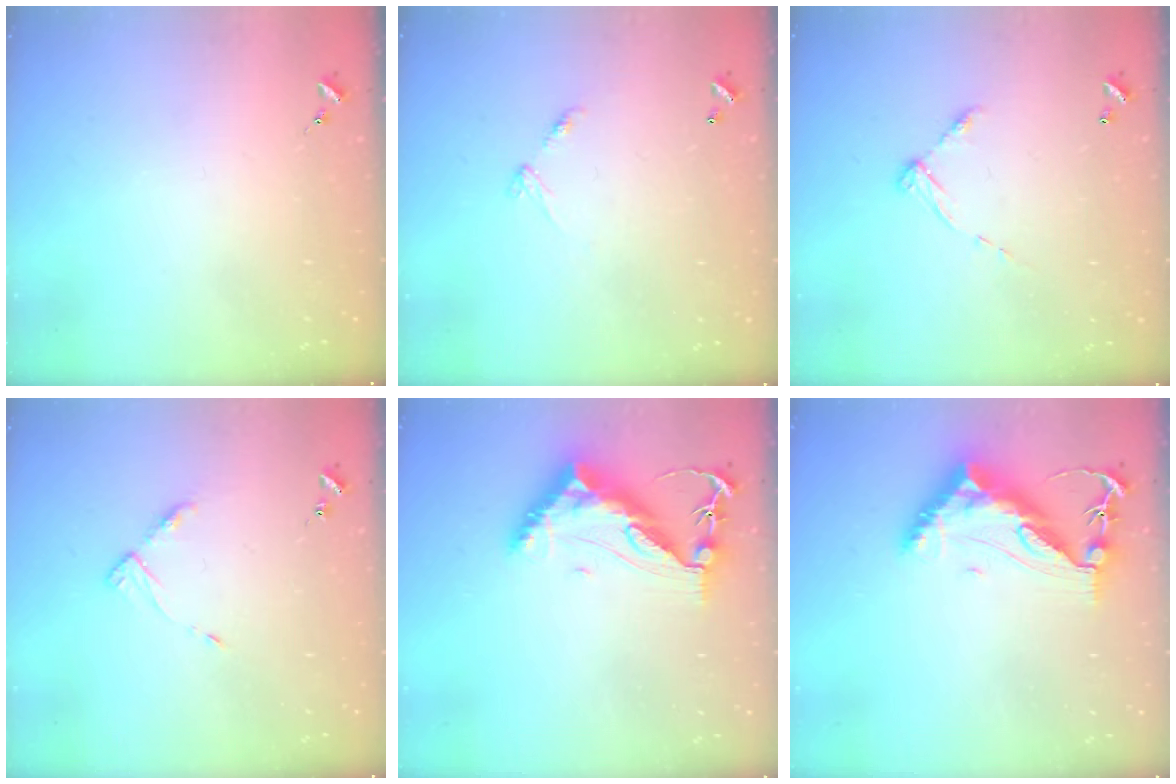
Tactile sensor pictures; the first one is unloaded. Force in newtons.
{"total": 5.6, "press": 5.6, "slide": 0.4}
{"total": 6.6, "press": 6.6, "slide": 0.4}
{"total": 5.4, "press": 5.3, "slide": 0.6}
{"total": 12.9, "press": 12.8, "slide": 1.5}
{"total": 12.9, "press": 12.8, "slide": 1.5}